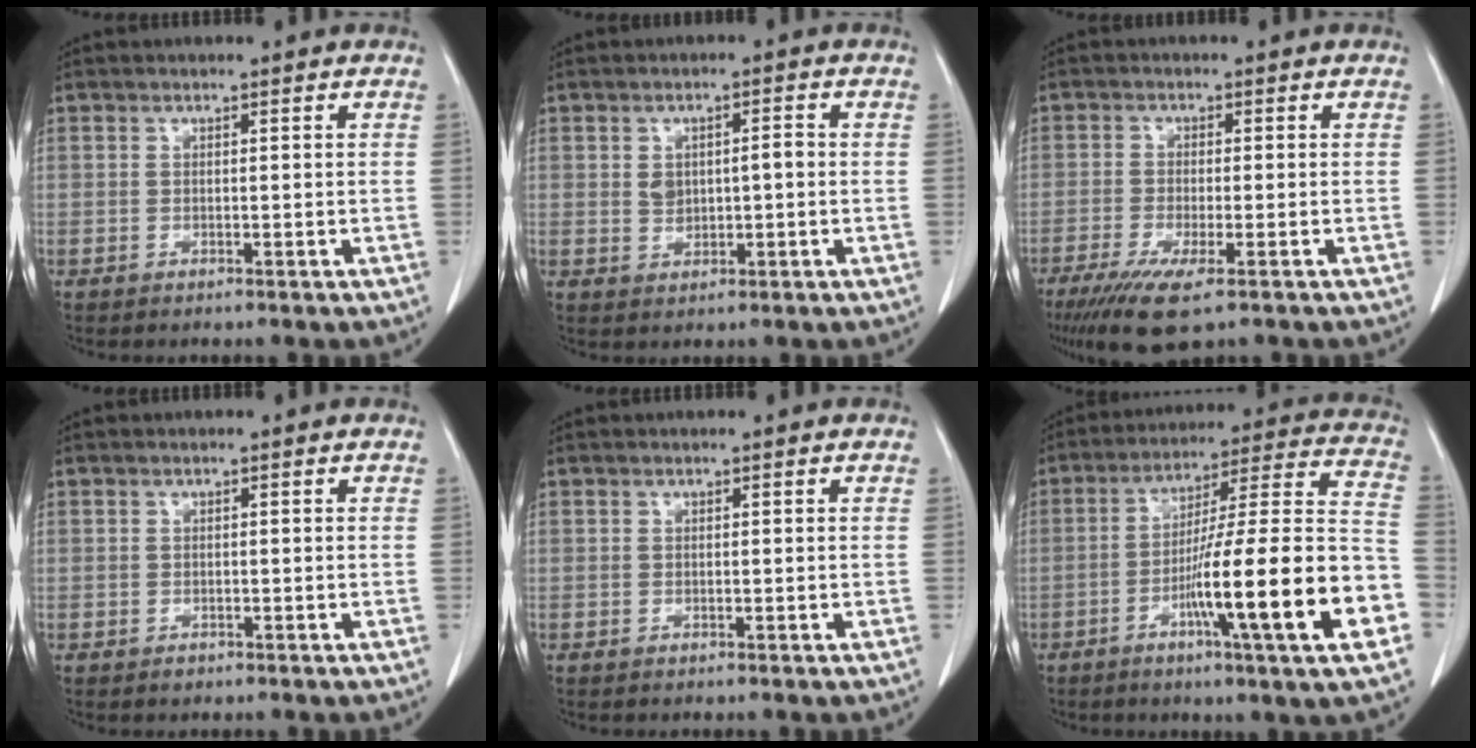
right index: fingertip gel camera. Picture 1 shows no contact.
{"total": 3.6, "force": [0.3, 2.0, 2.9], "torque": [-0.050, 0.015, 0.017]}
{"total": 8.1, "force": [-5.1, 1.2, 6.1], "torque": [-0.106, -0.023, -0.084]}
{"total": 0.8, "force": [-0.5, 0.7, 0.0], "torque": [0.002, 0.003, -0.007]}
{"total": 0.0}
{"total": 21.4, "force": [-7.5, -0.1, 20.1], "torque": [-0.273, -0.001, -0.118]}